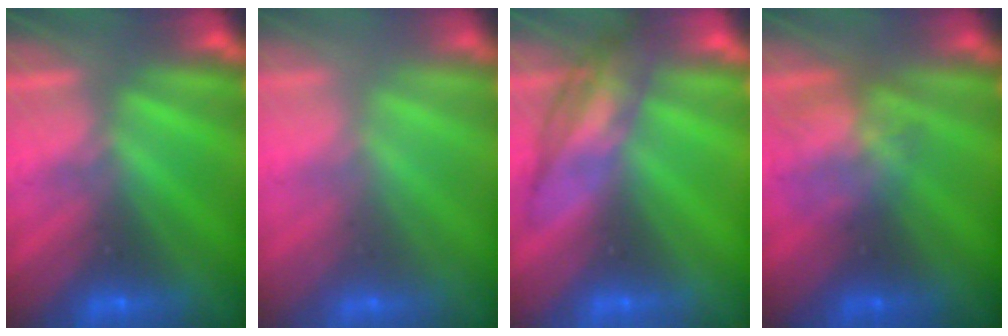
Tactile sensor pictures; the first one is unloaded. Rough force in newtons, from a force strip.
{"total": 2.3}
{"total": 2.6}
{"total": 3.4}